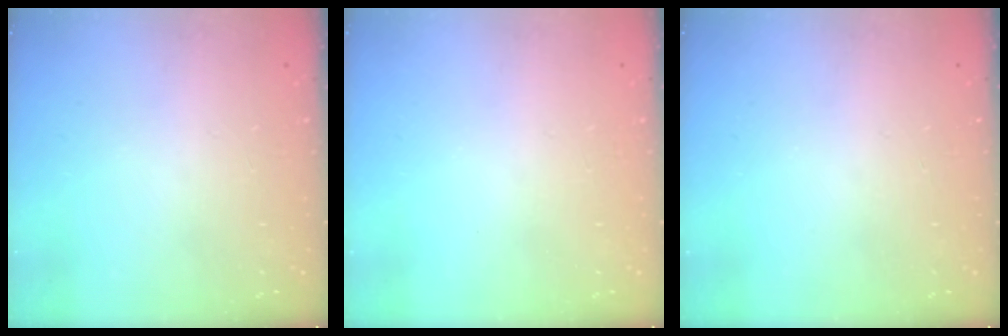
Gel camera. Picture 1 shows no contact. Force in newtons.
{"total": 0.0}
{"total": 0.0}